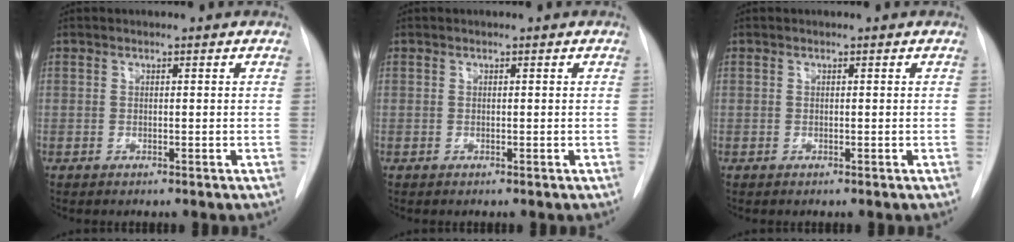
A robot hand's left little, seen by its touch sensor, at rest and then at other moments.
{"total": 0.0}
{"total": 0.0}